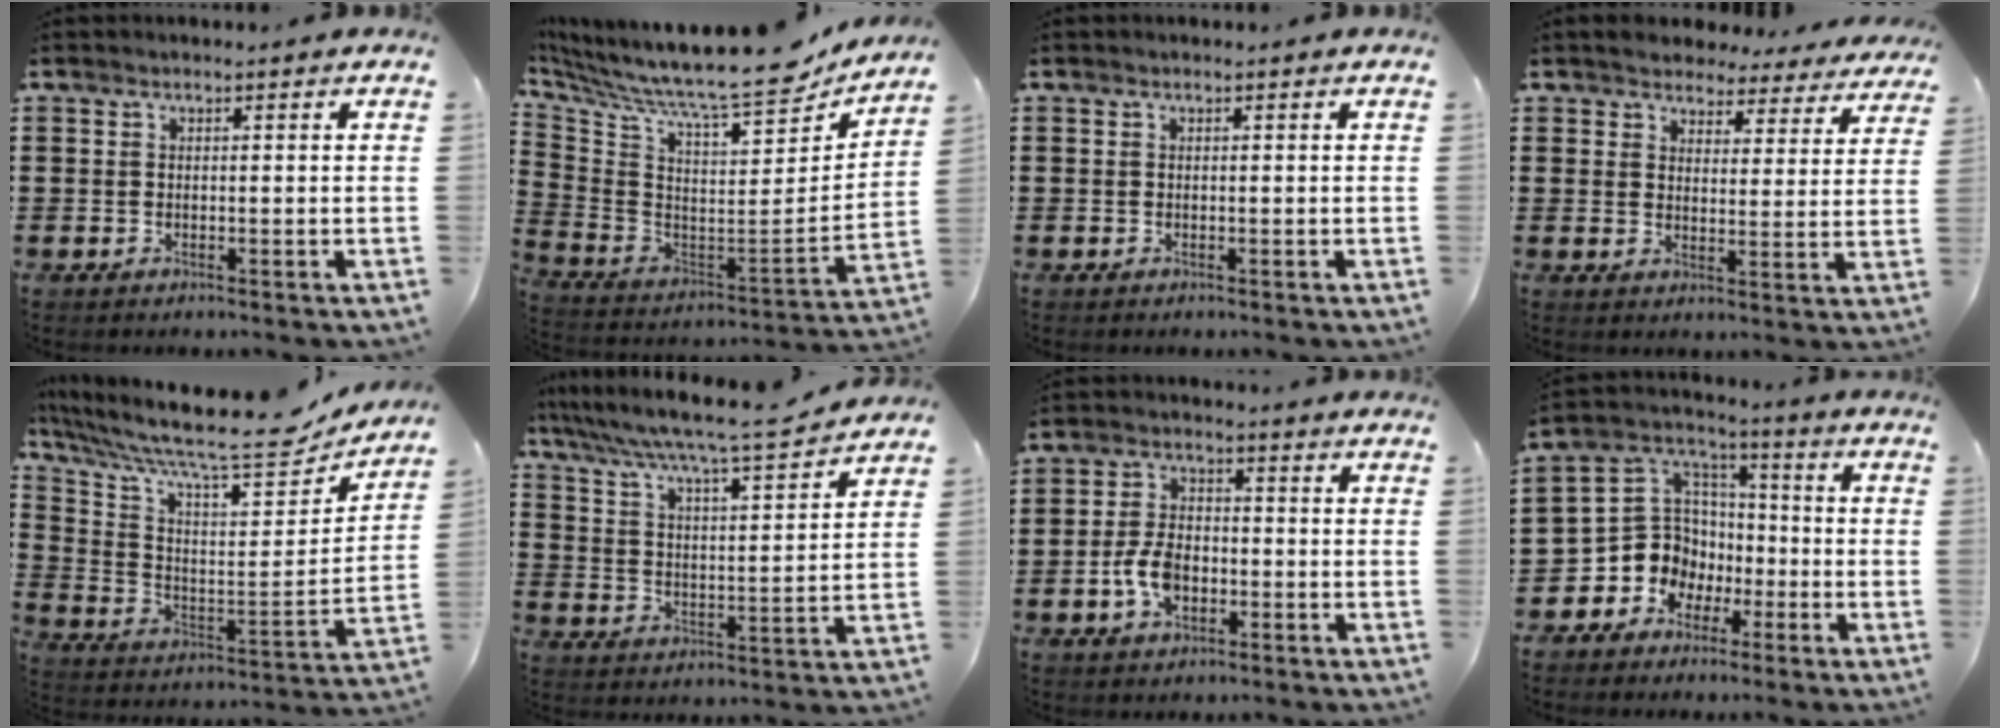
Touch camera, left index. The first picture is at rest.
{"total": 9.9, "force": [8.6, 0.7, 4.8], "torque": [-0.113, -0.083, 0.132]}
{"total": 0.0}
{"total": 3.9, "force": [3.8, 0.9, 0.0], "torque": [-0.015, -0.022, 0.063]}
{"total": 9.1, "force": [7.8, 1.0, 4.6], "torque": [-0.110, -0.070, 0.121]}
{"total": 6.2, "force": [5.5, -0.3, 2.7], "torque": [-0.078, -0.042, 0.086]}
{"total": 6.0, "force": [-1.9, 3.6, 4.4], "torque": [-0.112, 0.000, -0.042]}
{"total": 9.2, "force": [-3.0, 8.4, 2.0], "torque": [-0.089, 0.002, -0.057]}